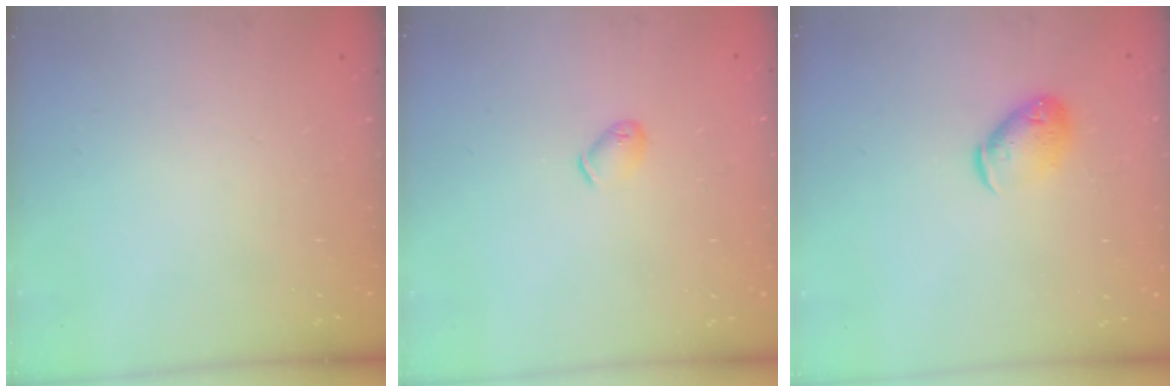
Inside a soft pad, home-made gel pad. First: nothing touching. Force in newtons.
{"total": 4.9, "press": 4.8, "slide": 0.9}
{"total": 8.2, "press": 8.1, "slide": 1.0}